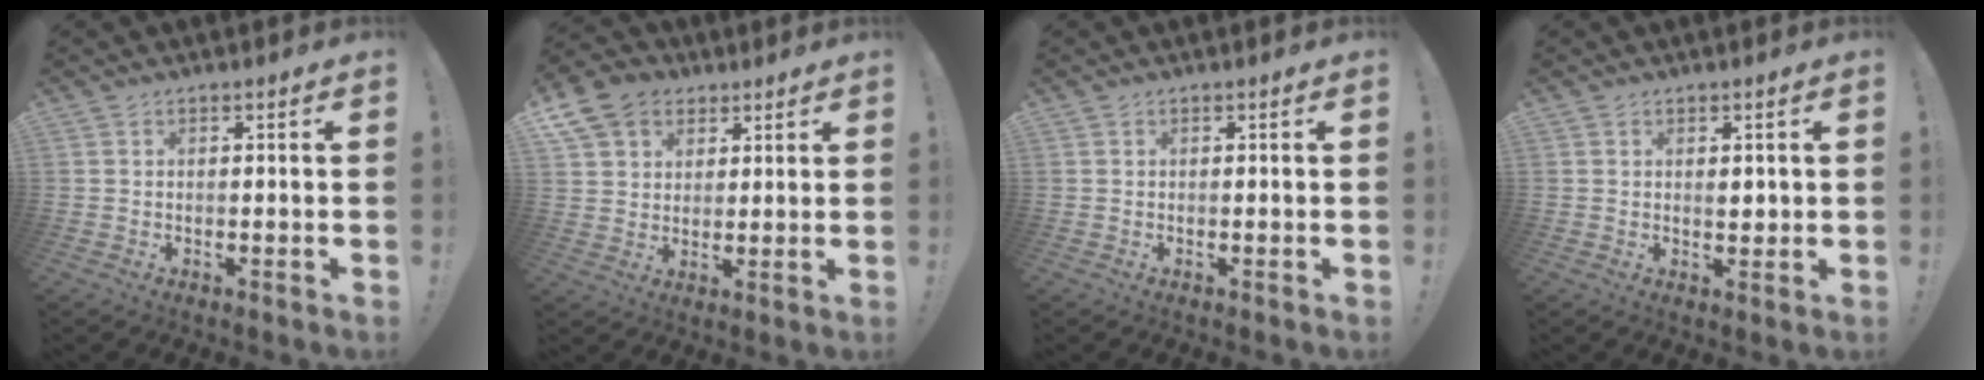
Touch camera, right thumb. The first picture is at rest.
{"total": 10.9, "force": [5.5, 8.4, 4.2], "torque": [-0.079, -0.030, 0.111]}
{"total": 0.0}
{"total": 2.3, "force": [0.5, 1.6, 1.5], "torque": [-0.007, -0.006, 0.004]}